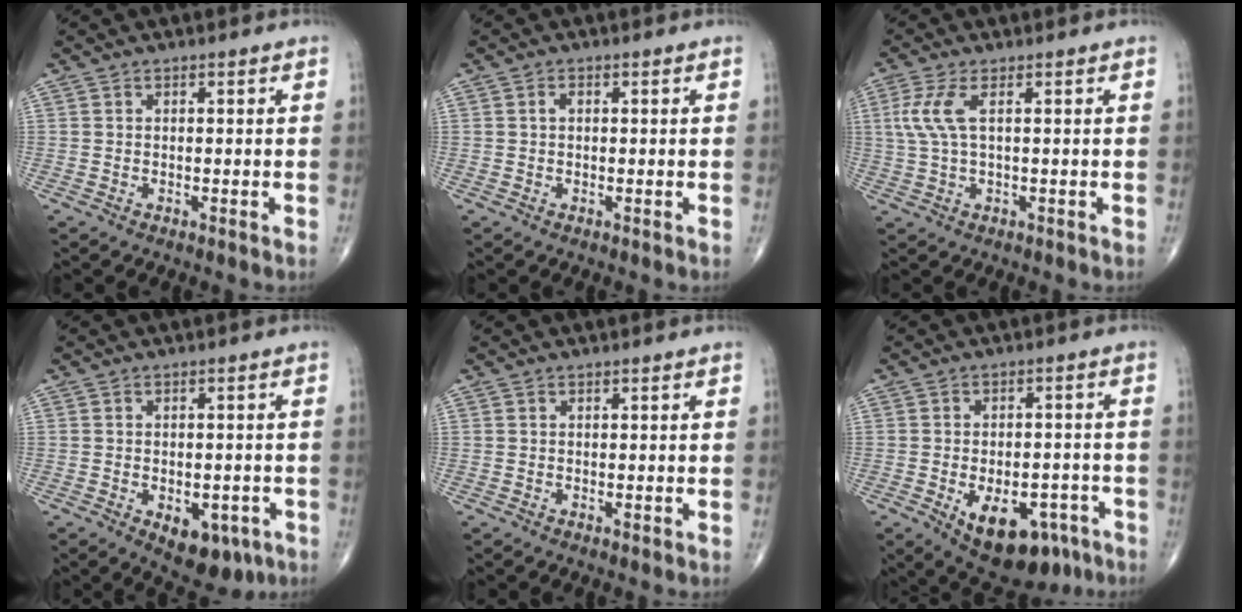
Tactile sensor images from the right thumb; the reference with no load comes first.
{"total": 0.9, "force": [0.1, 0.6, 0.7], "torque": [-0.011, 0.003, 0.000]}
{"total": 5.2, "force": [1.3, 1.5, 4.8], "torque": [-0.139, 0.010, 0.029]}
{"total": 9.1, "force": [-3.9, 5.3, 6.3], "torque": [-0.061, 0.009, -0.043]}
{"total": 0.0}
{"total": 14.3, "force": [-6.8, 8.0, 9.7], "torque": [-0.121, 0.025, -0.083]}